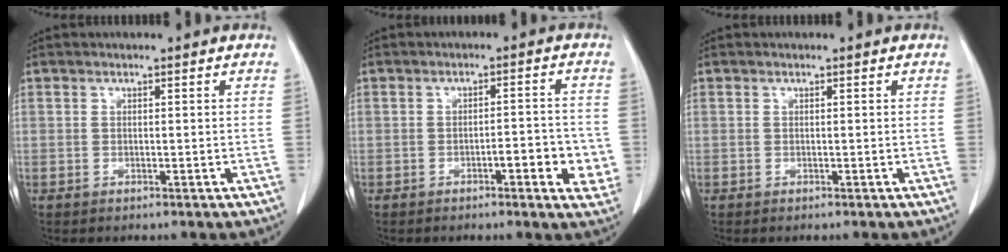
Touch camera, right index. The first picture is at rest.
{"total": 5.9, "force": [-1.9, 1.5, 5.4], "torque": [-0.063, 0.003, -0.022]}
{"total": 0.0}